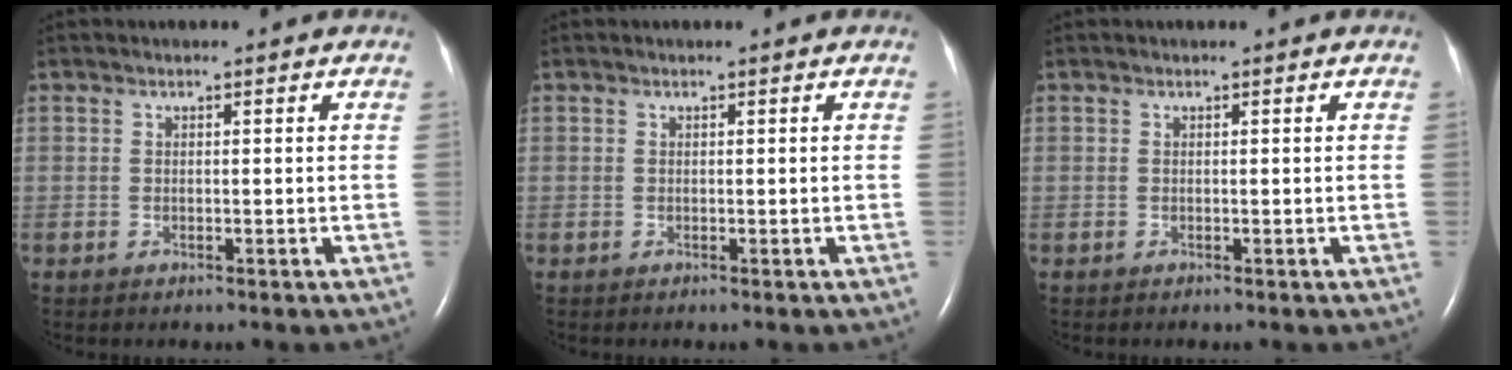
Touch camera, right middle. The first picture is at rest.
{"total": 0.0}
{"total": 0.0}